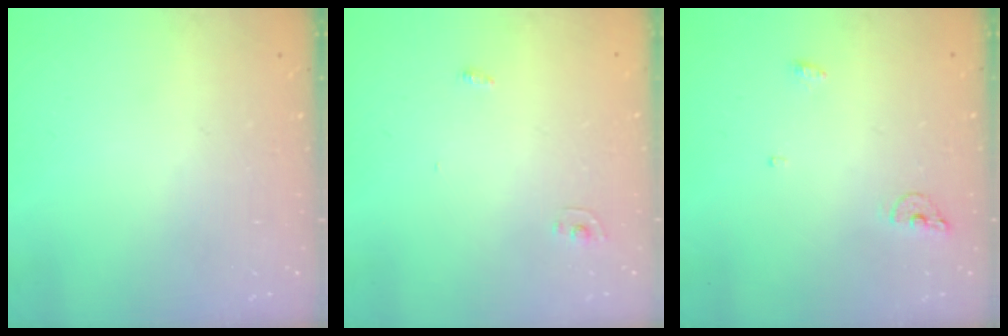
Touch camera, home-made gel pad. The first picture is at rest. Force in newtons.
{"total": 2.4, "press": 2.4, "slide": 0.2}
{"total": 5.6, "press": 5.5, "slide": 1.0}